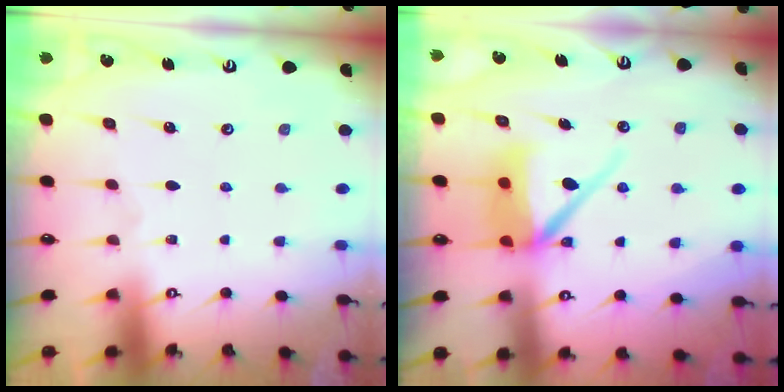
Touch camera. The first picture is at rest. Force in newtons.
{"total": 9.8, "press": 9.7, "slide": 1.2}